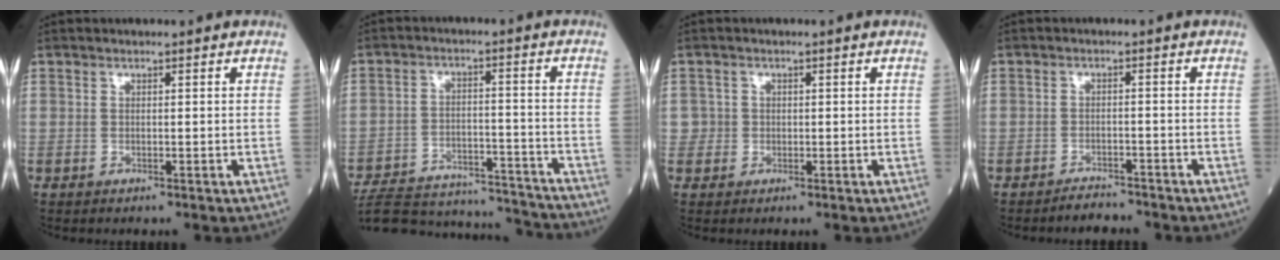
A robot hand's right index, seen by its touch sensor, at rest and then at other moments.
{"total": 20.3, "force": [-19.5, 3.0, 4.7], "torque": [-0.101, 0.001, -0.280]}
{"total": 1.6, "force": [0.0, 1.6, -0.1], "torque": [0.012, 0.009, -0.001]}
{"total": 2.5, "force": [-2.4, 0.7, 0.1], "torque": [-0.004, -0.002, -0.037]}